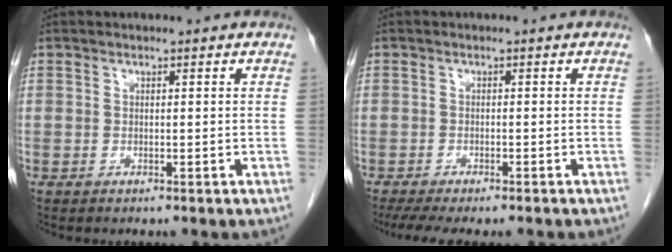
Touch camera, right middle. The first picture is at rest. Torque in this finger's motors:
{"motor_torque": [0.94, -0.65, 0.04, 0.01]}